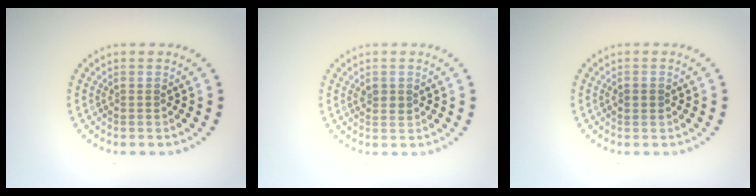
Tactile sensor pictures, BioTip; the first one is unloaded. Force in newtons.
{"total": 1.2, "press": 1.2, "slide": 0.2}
{"total": 1.1, "press": 1.1, "slide": 0.1}